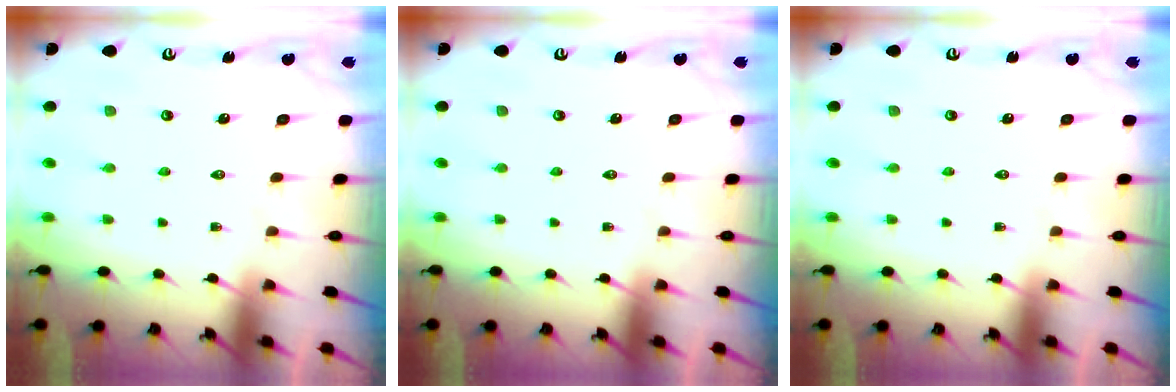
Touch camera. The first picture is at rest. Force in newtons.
{"total": 0.0}
{"total": 0.0}